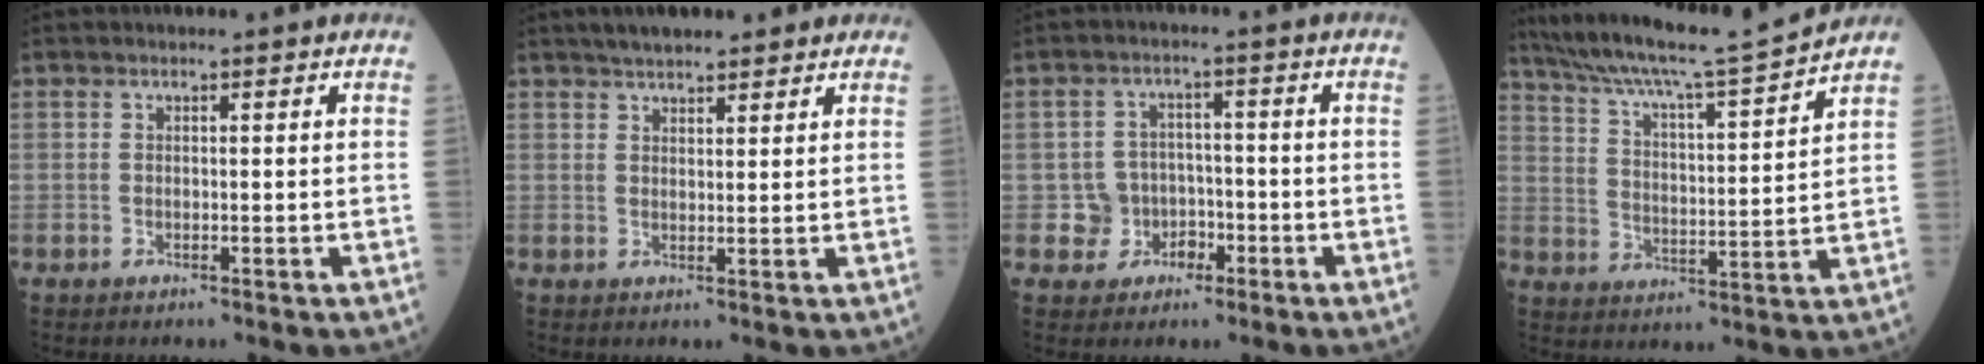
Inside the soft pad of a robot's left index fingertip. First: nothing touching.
{"total": 6.5, "force": [5.3, 1.7, 3.2], "torque": [-0.042, 0.029, 0.082]}
{"total": 4.7, "force": [-1.9, 4.3, 0.4], "torque": [0.000, 0.015, -0.029]}
{"total": 16.1, "force": [14.6, -1.5, 6.5], "torque": [-0.120, -0.019, 0.234]}